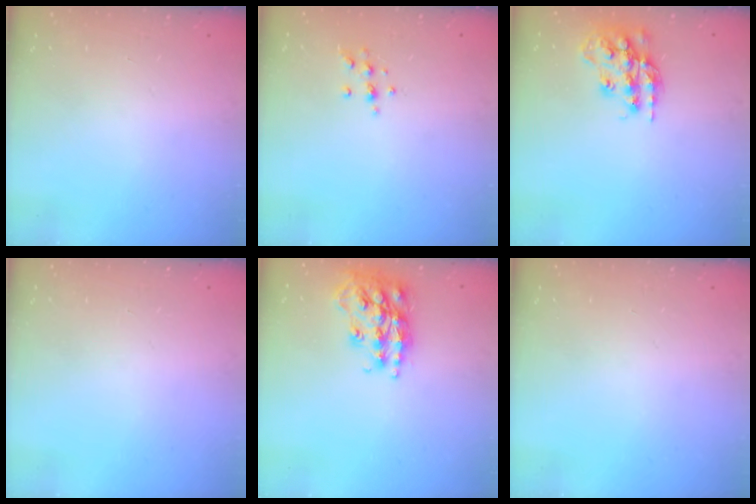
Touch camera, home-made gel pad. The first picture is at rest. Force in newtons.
{"total": 7.0, "press": 6.9, "slide": 0.7}
{"total": 16.5, "press": 16.5, "slide": 1.0}
{"total": 0.0}
{"total": 18.4, "press": 18.4, "slide": 1.2}
{"total": 0.0}